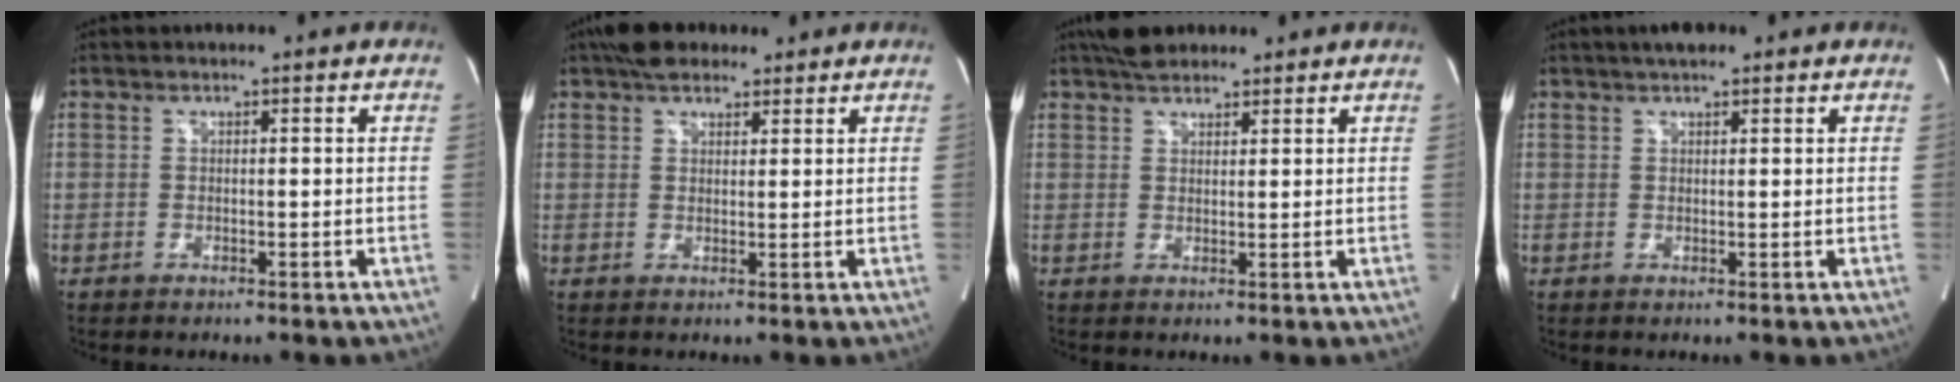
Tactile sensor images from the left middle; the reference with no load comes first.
{"total": 6.0, "force": [4.7, 2.8, 2.6], "torque": [-0.045, 0.029, 0.082]}
{"total": 4.8, "force": [4.1, 1.9, 1.8], "torque": [-0.032, 0.025, 0.072]}
{"total": 2.9, "force": [2.2, 0.9, 1.6], "torque": [-0.030, 0.015, 0.035]}